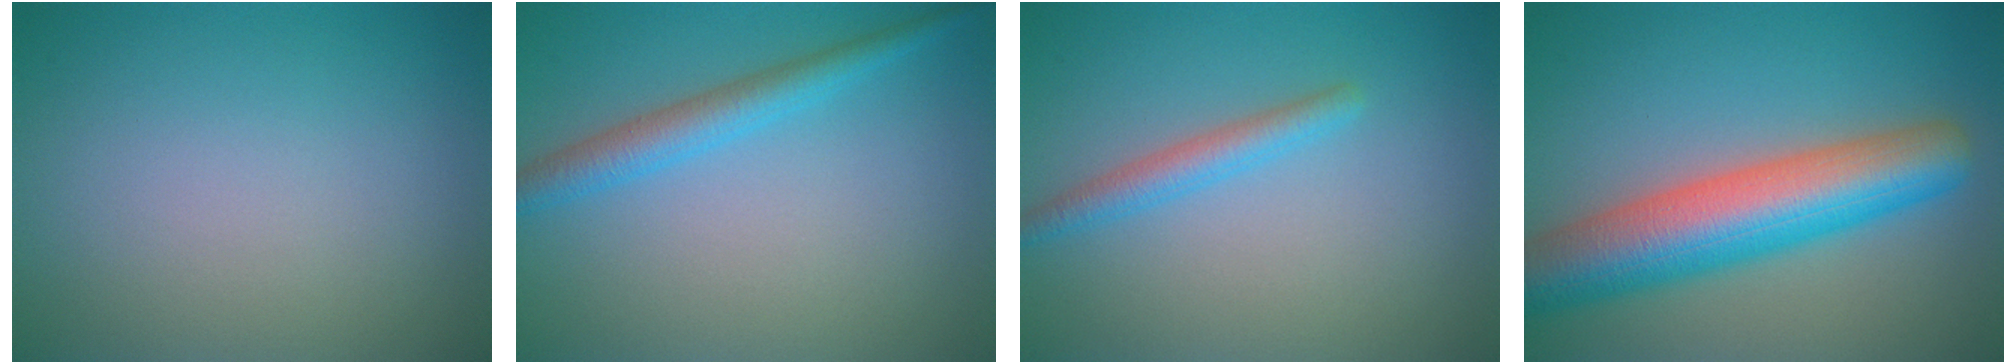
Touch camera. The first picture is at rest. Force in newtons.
{"total": 3.0, "press": 3.0, "slide": 0.1}
{"total": 2.2, "press": 2.2, "slide": 0.1}
{"total": 9.6, "press": 9.6, "slide": 0.3}